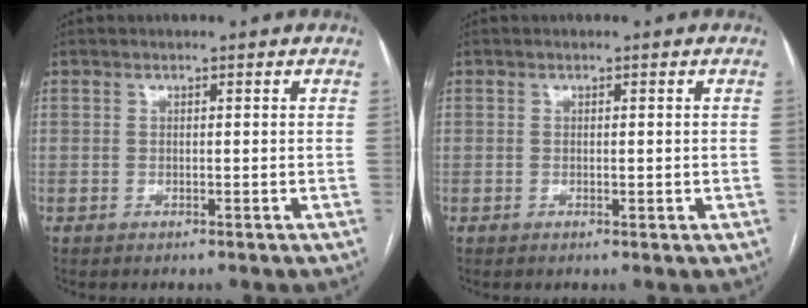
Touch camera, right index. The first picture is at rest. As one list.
[{"total": 1.1, "force": [0.0, 0.5, 0.9], "torque": [-0.015, -0.001, 0.003]}]